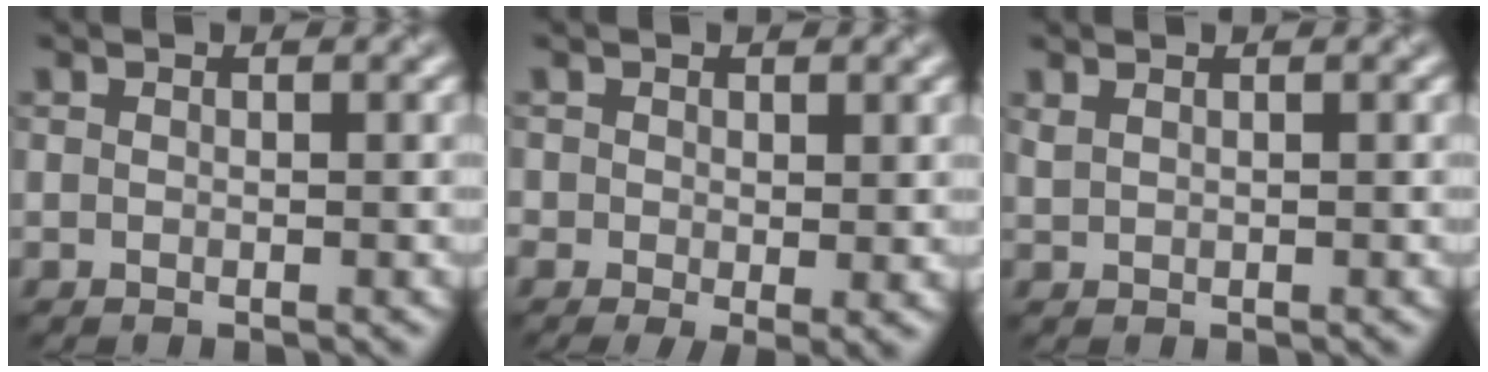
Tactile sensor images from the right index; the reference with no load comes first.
{"total": 2.6, "force": [-0.2, 1.4, 2.2], "torque": [-0.040, -0.012, -0.004]}
{"total": 0.8, "force": [0.7, 0.2, 0.3], "torque": [-0.017, -0.002, 0.021]}